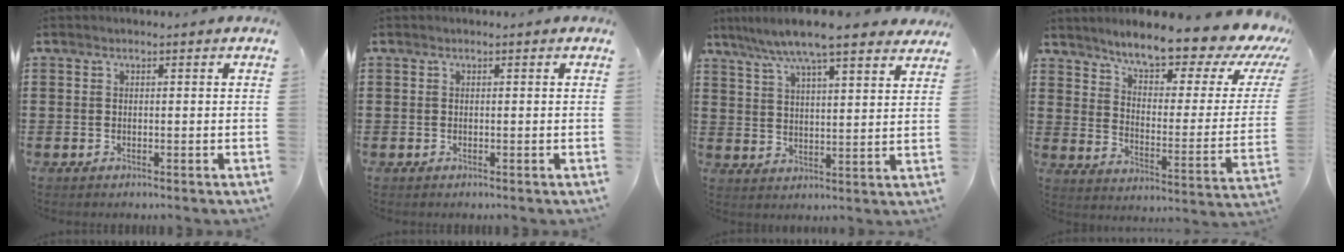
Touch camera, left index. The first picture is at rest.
{"total": 0.0}
{"total": 8.2, "force": [6.9, 0.5, 4.4], "torque": [-0.108, -0.021, 0.121]}
{"total": 10.0, "force": [8.8, 1.5, 4.5], "torque": [-0.092, -0.071, 0.144]}